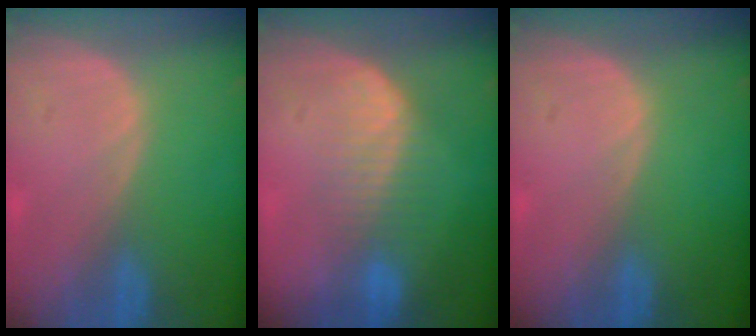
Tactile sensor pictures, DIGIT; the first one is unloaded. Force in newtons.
{"total": 5.1, "press": 4.8, "slide": 1.4}
{"total": 0.0}